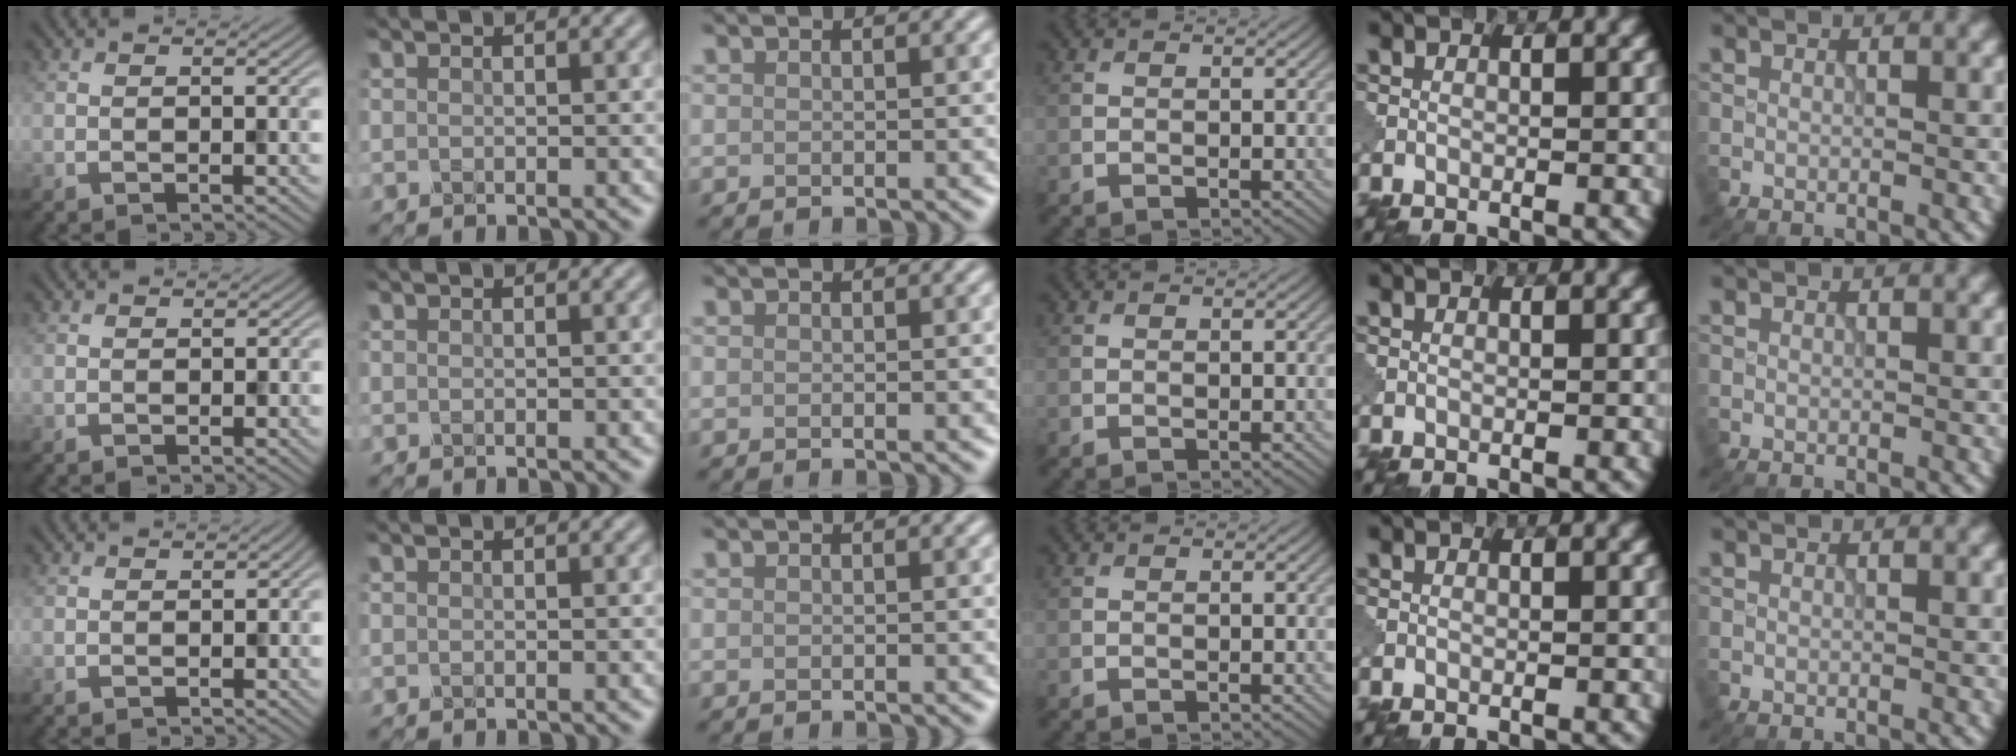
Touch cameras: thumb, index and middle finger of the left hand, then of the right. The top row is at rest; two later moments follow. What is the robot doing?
{"motion": "shake", "object": "medicine bottle"}